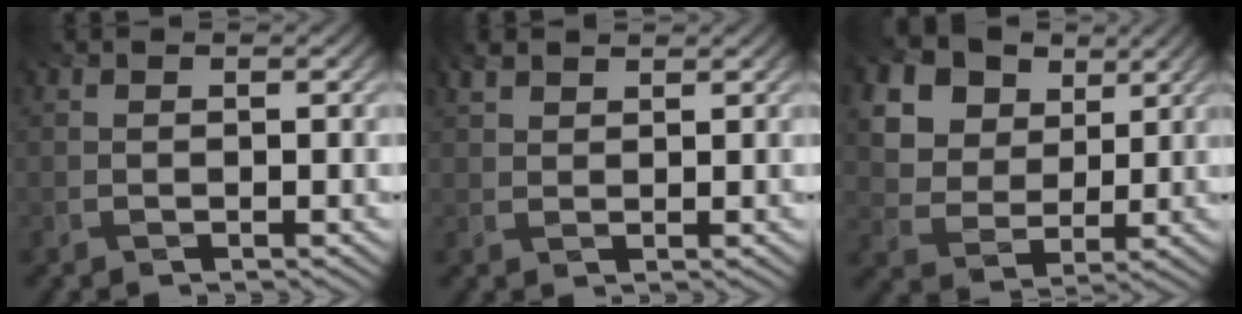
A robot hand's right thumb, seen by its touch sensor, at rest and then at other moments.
{"total": 2.1, "force": [1.7, 0.9, 0.9], "torque": [-0.024, 0.007, 0.036]}
{"total": 17.0, "force": [8.8, 12.3, 7.9], "torque": [-0.226, 0.034, 0.191]}